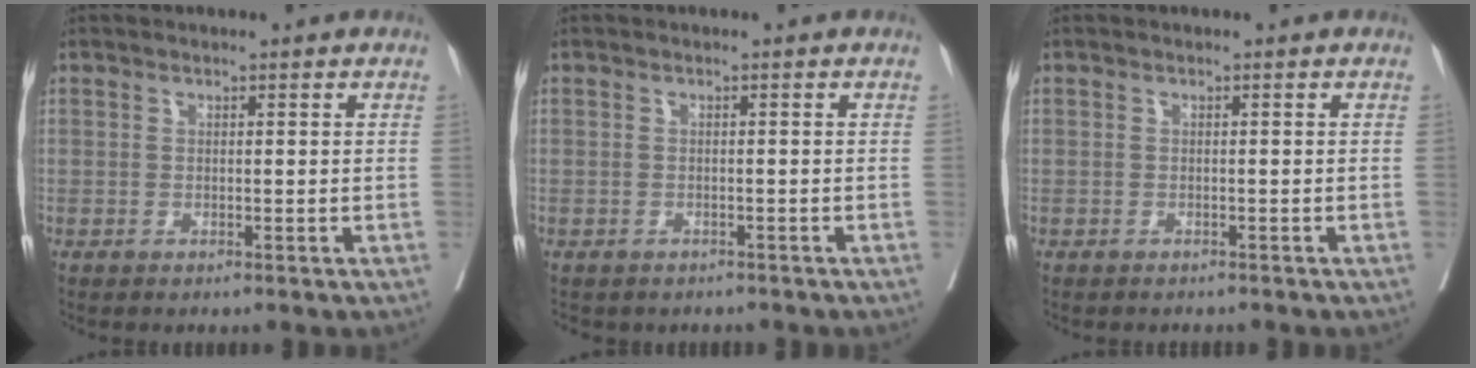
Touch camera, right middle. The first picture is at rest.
{"total": 2.9, "force": [-2.5, 1.4, 0.5], "torque": [-0.011, 0.001, -0.030]}
{"total": 1.7, "force": [-1.5, 0.6, 0.3], "torque": [-0.010, -0.003, -0.021]}